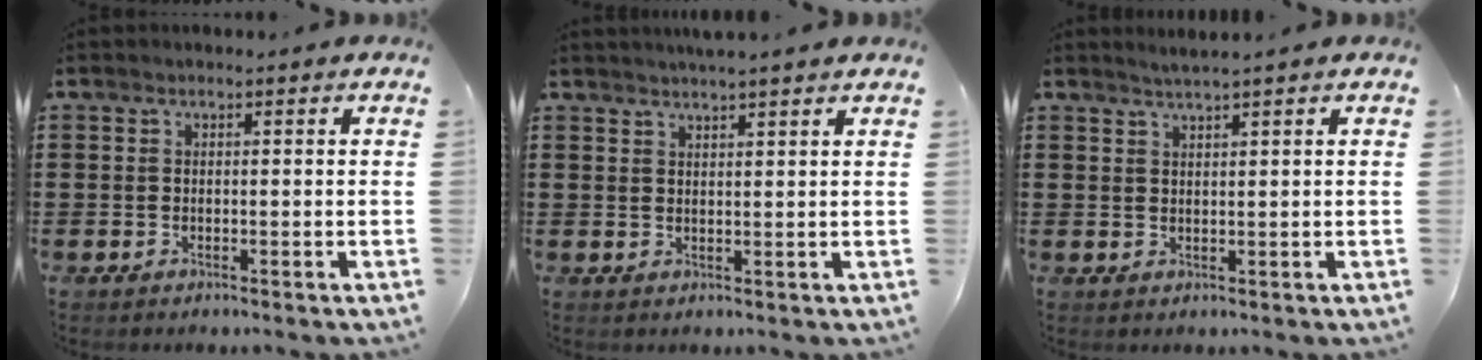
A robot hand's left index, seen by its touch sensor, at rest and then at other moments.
{"total": 2.2, "force": [2.1, -0.4, 0.5], "torque": [-0.013, -0.002, 0.041]}
{"total": 1.5, "force": [1.3, -0.4, 0.6], "torque": [-0.011, 0.000, 0.025]}